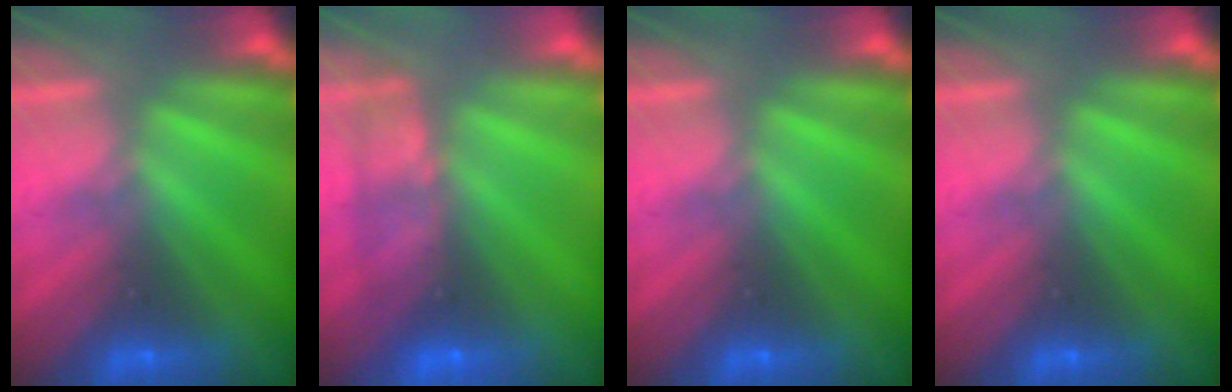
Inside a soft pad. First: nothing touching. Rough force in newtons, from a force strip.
{"total": 2.4}
{"total": 0.0}
{"total": 0.0}